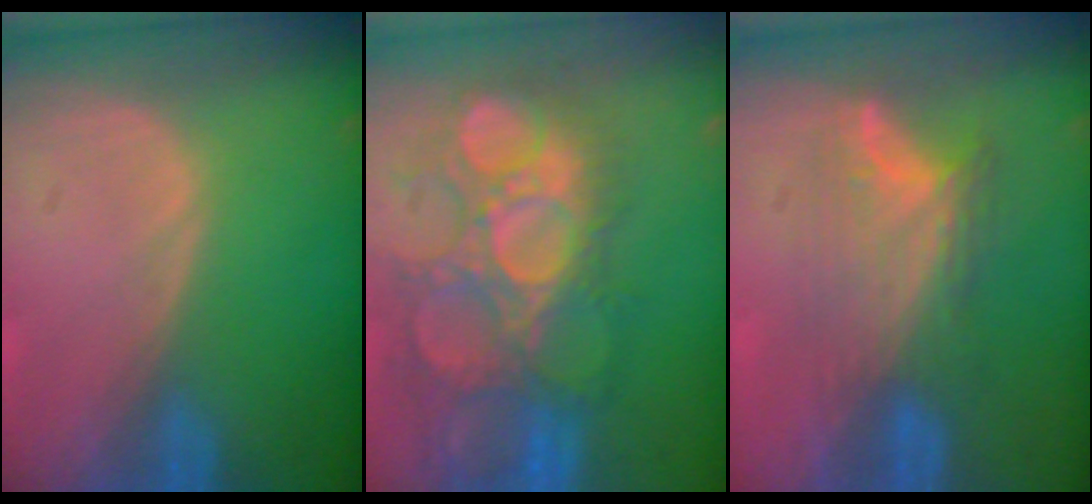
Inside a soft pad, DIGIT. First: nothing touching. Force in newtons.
{"total": 11.8, "press": 11.2, "slide": 3.7}
{"total": 7.9, "press": 6.8, "slide": 4.1}